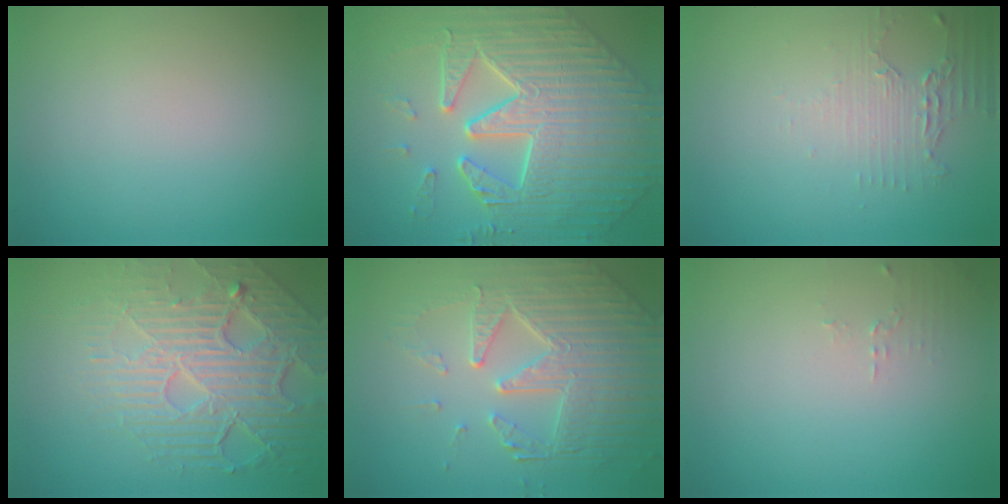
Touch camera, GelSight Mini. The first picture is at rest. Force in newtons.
{"total": 8.5, "press": 7.1, "slide": 4.7}
{"total": 2.1, "press": 1.6, "slide": 1.4}
{"total": 8.0, "press": 5.6, "slide": 5.7}
{"total": 7.4, "press": 5.4, "slide": 5.0}
{"total": 0.9, "press": 0.9, "slide": 0.3}